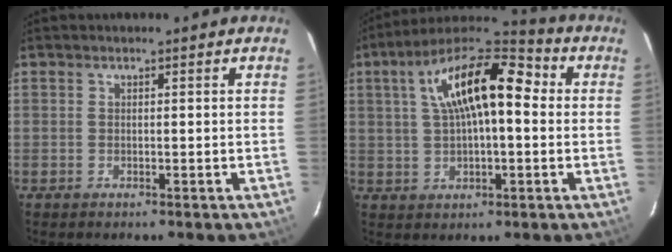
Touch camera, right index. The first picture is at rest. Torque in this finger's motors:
{"motor_torque": [0.73, -0.01, 0.69, 0.21]}